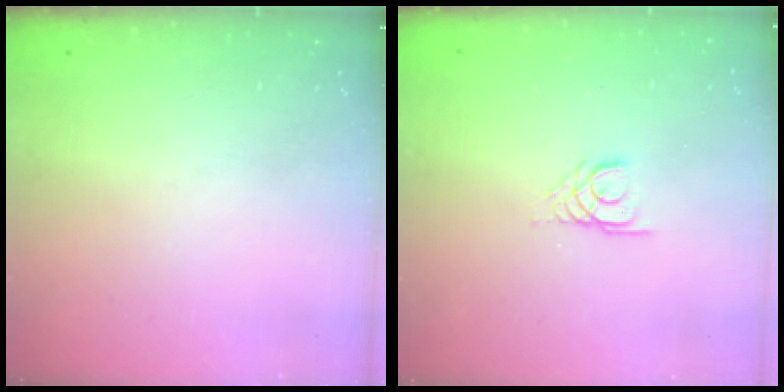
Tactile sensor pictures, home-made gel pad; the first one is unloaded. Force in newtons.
{"total": 3.0, "press": 2.9, "slide": 0.3}